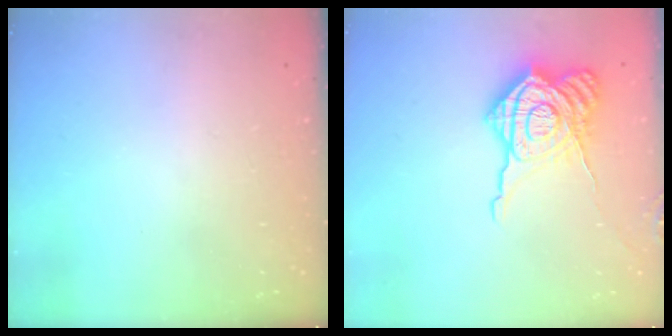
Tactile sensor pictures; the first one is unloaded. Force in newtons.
{"total": 17.6, "press": 17.5, "slide": 1.3}